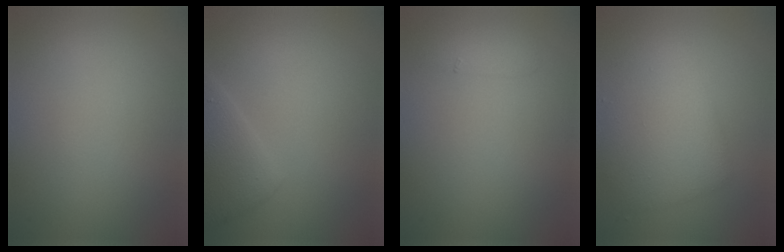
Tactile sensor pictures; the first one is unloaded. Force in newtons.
{"total": 3.0, "press": 3.0, "slide": 0.2}
{"total": 1.0, "press": 1.0, "slide": 0.0}
{"total": 4.2, "press": 4.2, "slide": 0.1}